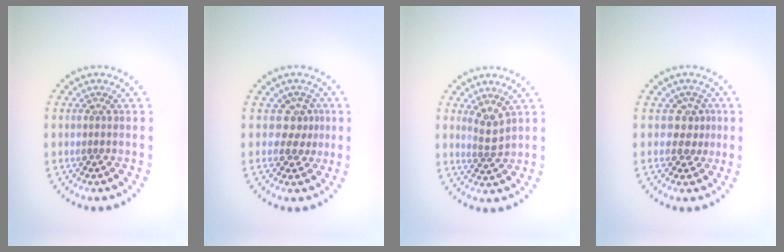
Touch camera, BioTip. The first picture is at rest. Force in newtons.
{"total": 2.2, "press": 1.6, "slide": 1.6}
{"total": 2.0, "press": 1.5, "slide": 1.2}
{"total": 2.1, "press": 1.4, "slide": 1.6}